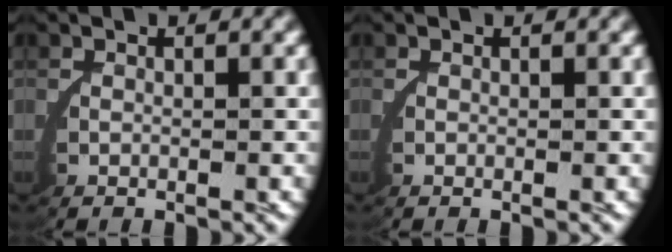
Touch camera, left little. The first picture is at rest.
{"total": 0.0}